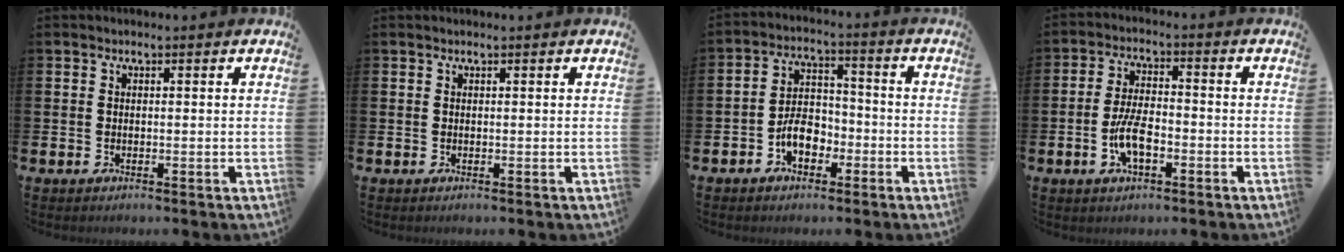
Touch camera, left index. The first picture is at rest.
{"total": 0.0}
{"total": 5.5, "force": [-2.4, 3.6, 3.3], "torque": [-0.055, 0.013, -0.047]}
{"total": 5.5, "force": [-1.8, 2.3, 4.7], "torque": [-0.097, 0.005, -0.034]}